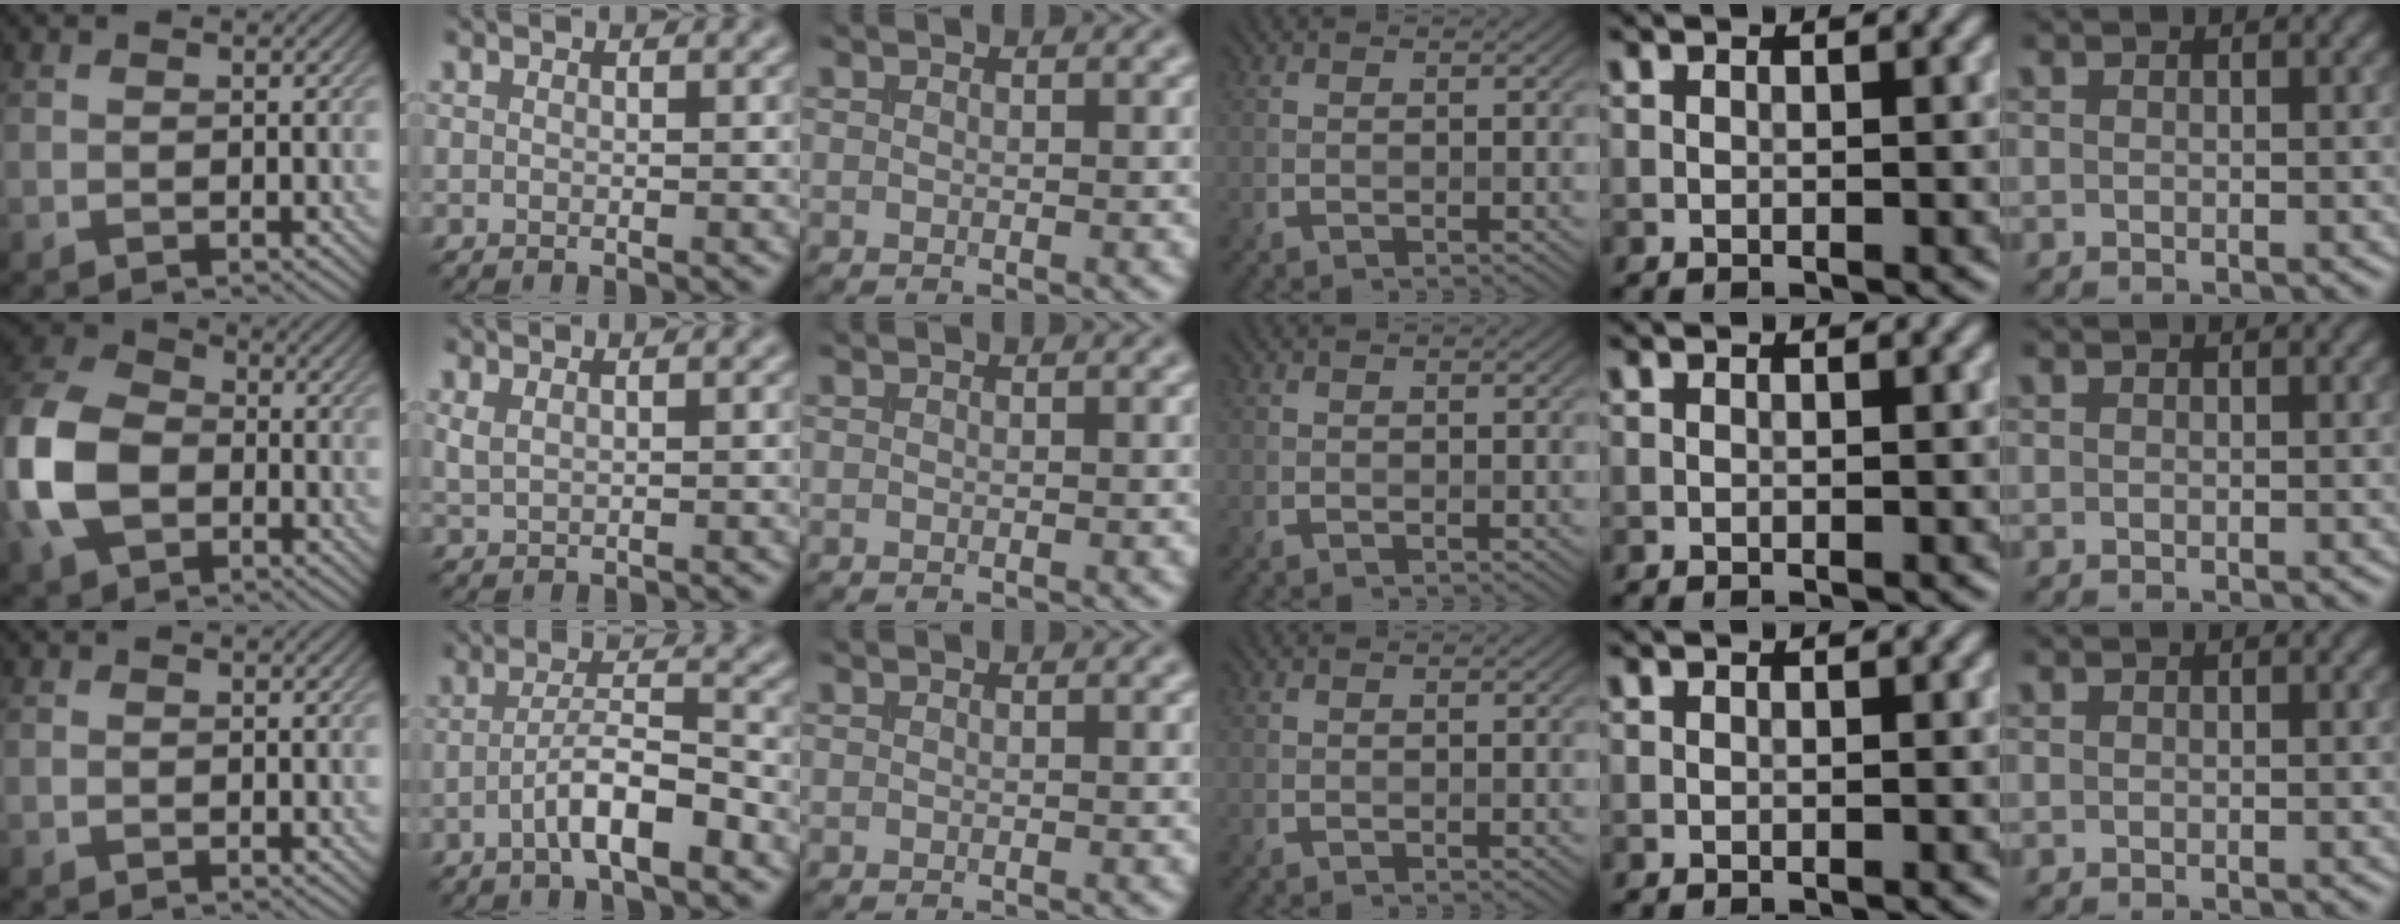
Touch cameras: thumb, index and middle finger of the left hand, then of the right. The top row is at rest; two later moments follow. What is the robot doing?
{"motion": "insert", "object": "coin"}